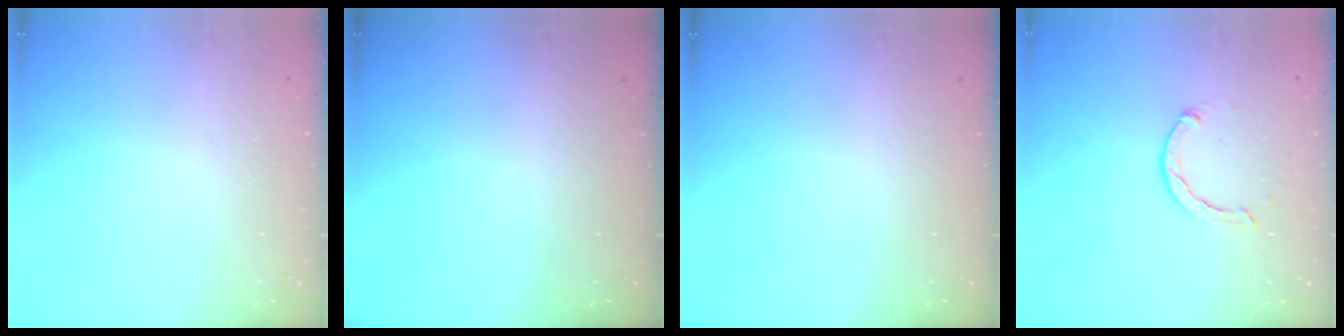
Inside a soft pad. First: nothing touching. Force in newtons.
{"total": 0.0}
{"total": 0.0}
{"total": 2.4, "press": 2.4, "slide": 0.1}